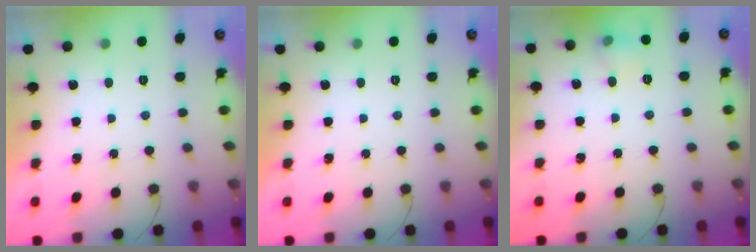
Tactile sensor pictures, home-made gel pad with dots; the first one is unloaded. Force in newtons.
{"total": 0.0}
{"total": 6.1, "press": 5.9, "slide": 1.7}